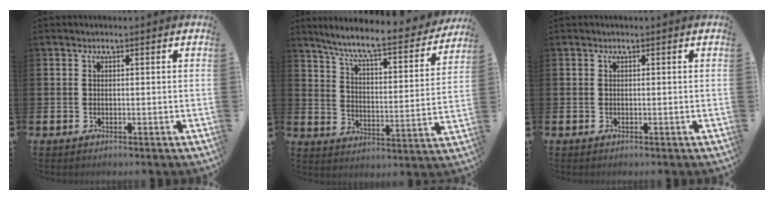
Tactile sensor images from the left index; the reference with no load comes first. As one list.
[{"total": 8.0, "force": [7.2, 0.8, 3.5], "torque": [-0.089, -0.053, 0.116]}, {"total": 0.0}]